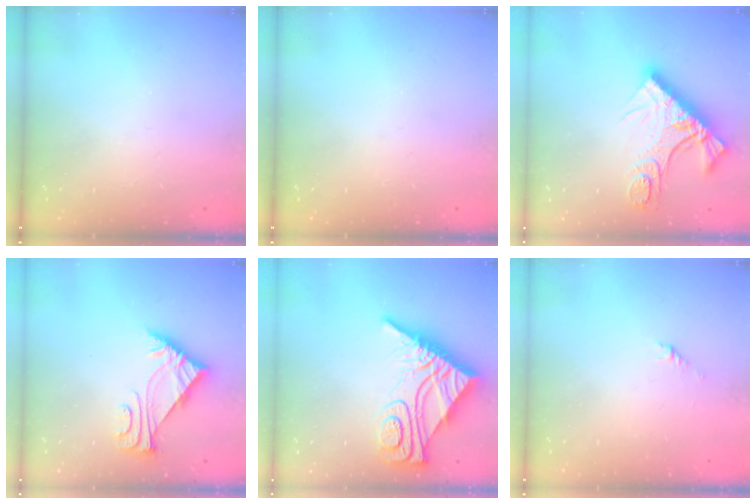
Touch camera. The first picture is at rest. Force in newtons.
{"total": 0.0}
{"total": 16.2, "press": 16.1, "slide": 1.6}
{"total": 6.0, "press": 5.9, "slide": 0.5}
{"total": 18.8, "press": 18.7, "slide": 1.5}
{"total": 1.5, "press": 1.4, "slide": 0.5}